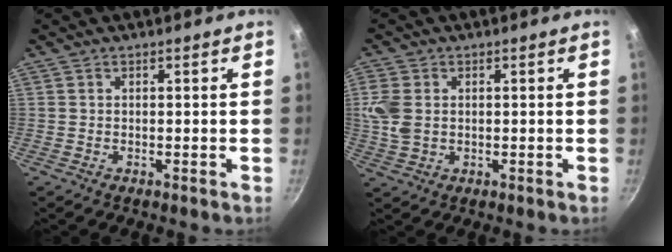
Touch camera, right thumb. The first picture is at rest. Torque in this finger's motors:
{"motor_torque": [0.31, 1.25, 0.94, 0.48, 0.11]}